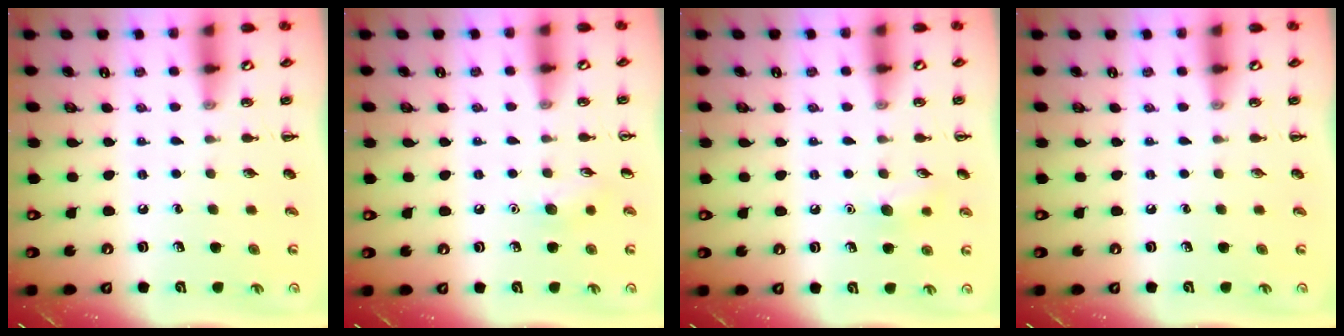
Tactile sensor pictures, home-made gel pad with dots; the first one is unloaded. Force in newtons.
{"total": 7.1, "press": 6.9, "slide": 1.6}
{"total": 7.0, "press": 6.7, "slide": 2.0}
{"total": 0.0}